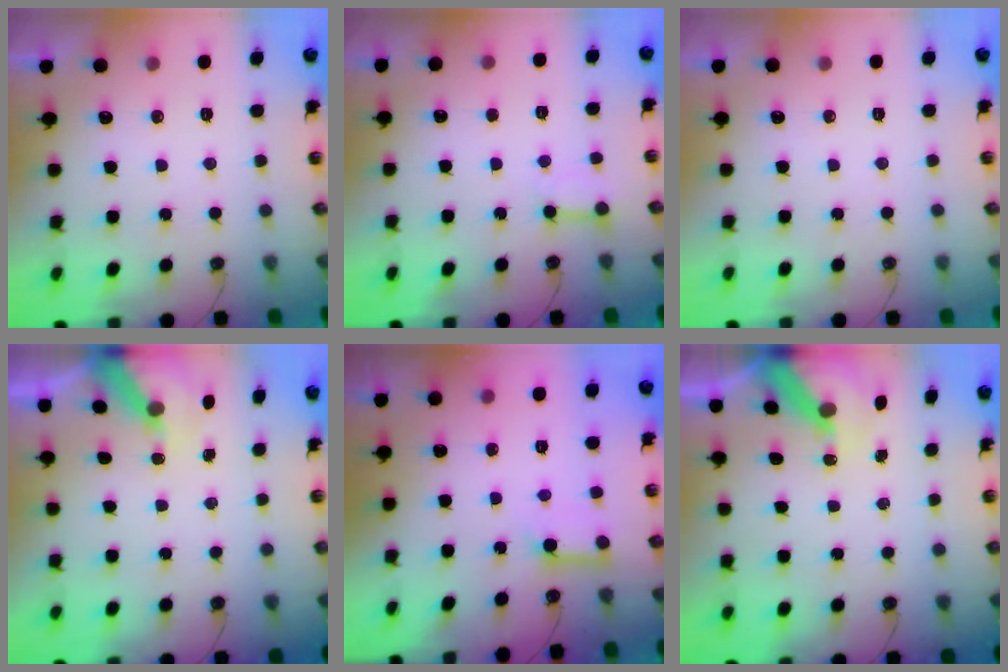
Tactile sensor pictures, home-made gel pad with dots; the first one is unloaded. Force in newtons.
{"total": 4.8, "press": 4.7, "slide": 0.6}
{"total": 0.0}
{"total": 5.4, "press": 5.4, "slide": 0.5}
{"total": 6.0, "press": 5.9, "slide": 0.6}
{"total": 7.1, "press": 7.1, "slide": 0.9}